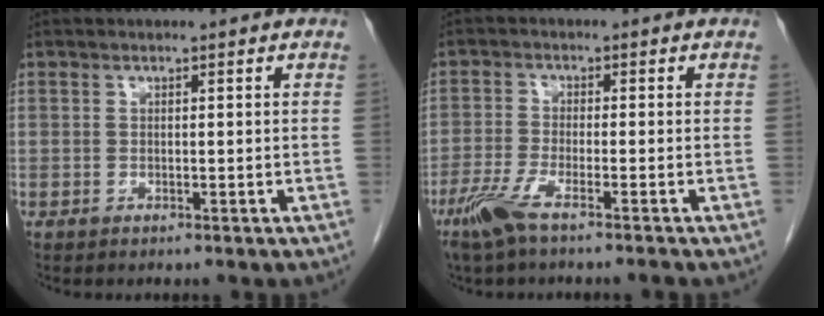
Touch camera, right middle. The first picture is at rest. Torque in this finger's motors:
{"motor_torque": [0.79, -1.09, 0.28, 0.09]}